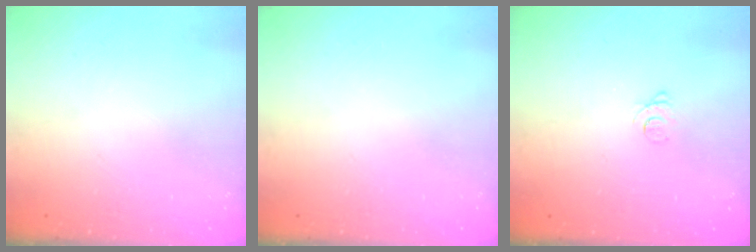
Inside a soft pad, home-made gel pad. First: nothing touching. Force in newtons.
{"total": 0.0}
{"total": 2.4, "press": 2.4, "slide": 0.3}